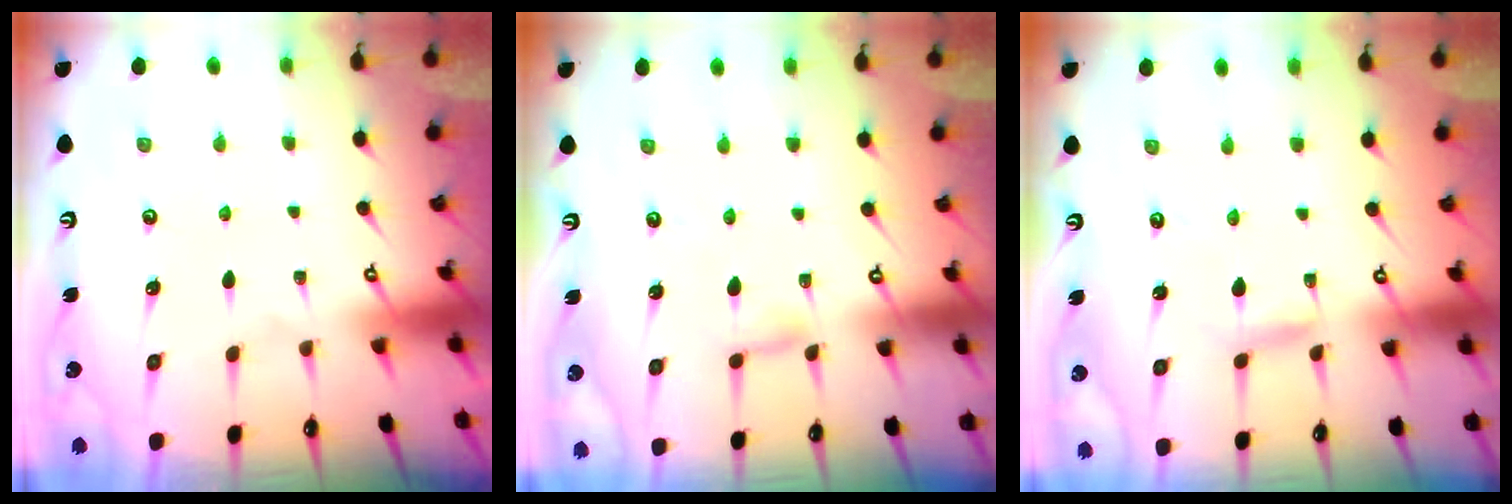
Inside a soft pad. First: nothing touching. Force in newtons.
{"total": 2.6, "press": 2.6, "slide": 0.3}
{"total": 2.2, "press": 2.2, "slide": 0.1}